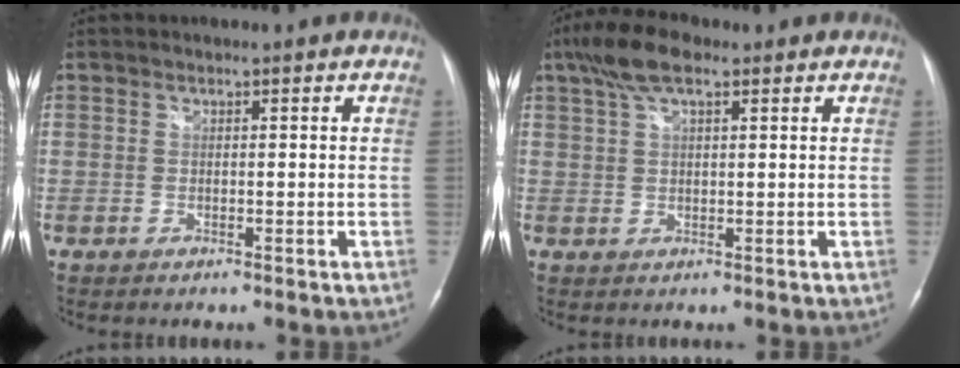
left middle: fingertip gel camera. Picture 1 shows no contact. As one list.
[{"total": 6.6, "force": [4.0, 2.1, 4.8], "torque": [-0.105, 0.027, 0.073]}]